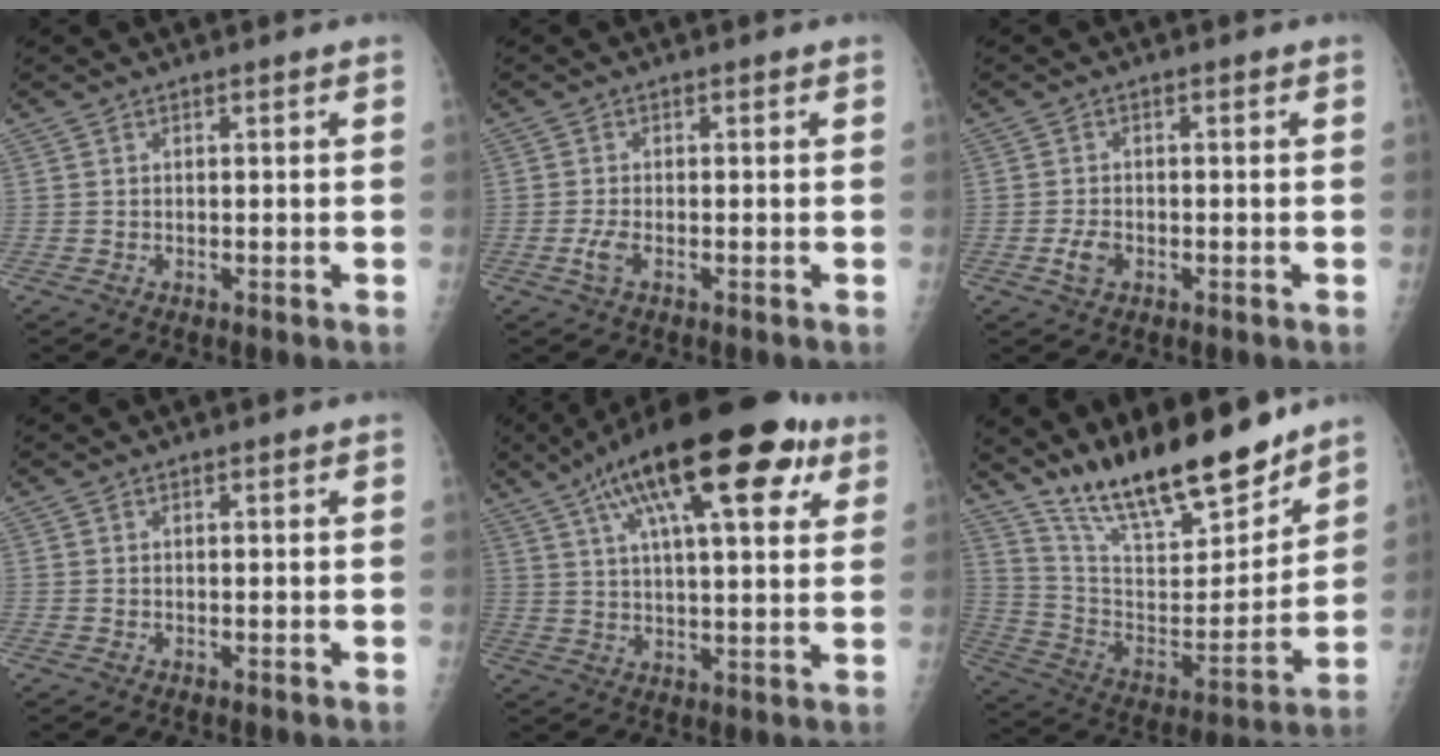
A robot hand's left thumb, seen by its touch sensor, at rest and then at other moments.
{"total": 2.2, "force": [-0.8, 0.9, 1.9], "torque": [-0.044, -0.001, -0.017]}
{"total": 2.9, "force": [-1.1, 1.8, 1.9], "torque": [-0.036, 0.004, -0.020]}
{"total": 0.0}
{"total": 23.5, "force": [11.5, 7.9, 18.9], "torque": [-0.283, 0.005, 0.176]}
{"total": 21.7, "force": [17.5, 5.8, 11.5], "torque": [-0.157, -0.098, 0.308]}